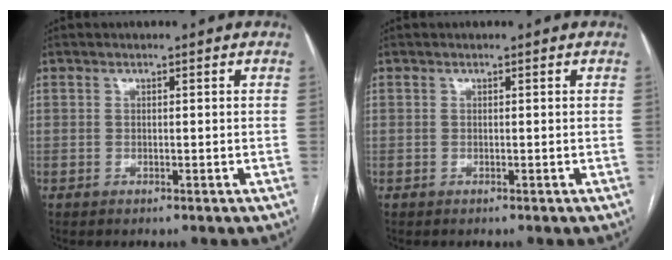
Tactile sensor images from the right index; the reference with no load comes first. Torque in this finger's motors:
{"motor_torque": [0.01, 0.00, 0.00, 0.00]}